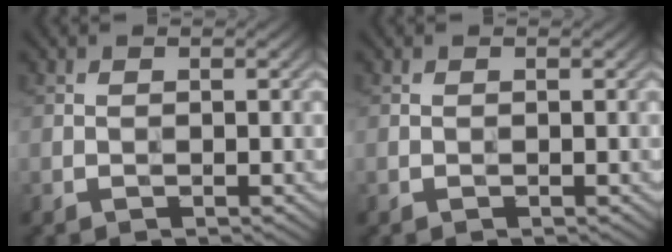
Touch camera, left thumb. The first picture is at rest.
{"total": 0.0}